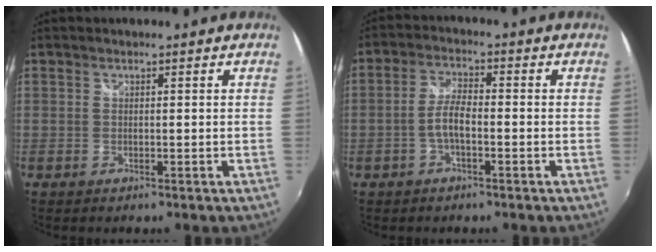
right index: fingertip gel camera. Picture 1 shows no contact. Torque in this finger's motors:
{"motor_torque": [0.17, -0.12, 0.31, 0.08]}